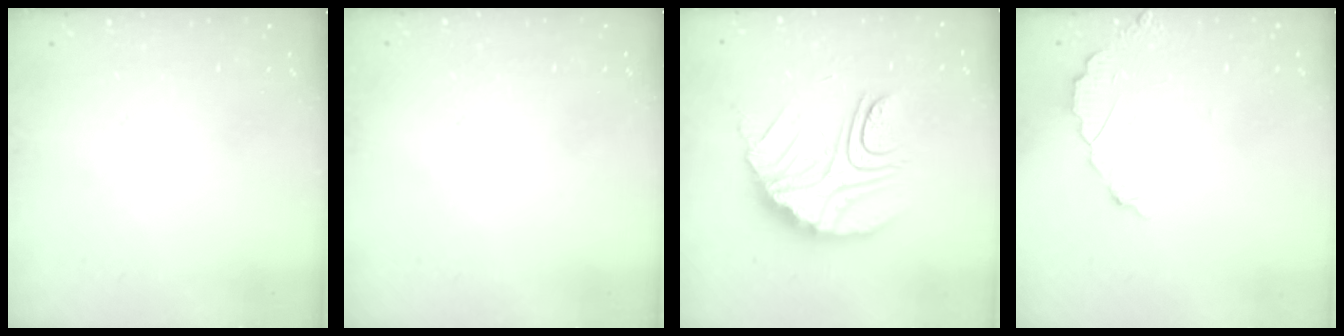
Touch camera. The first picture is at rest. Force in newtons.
{"total": 2.3, "press": 2.3, "slide": 0.1}
{"total": 16.3, "press": 16.2, "slide": 1.3}
{"total": 5.0, "press": 5.0, "slide": 0.5}